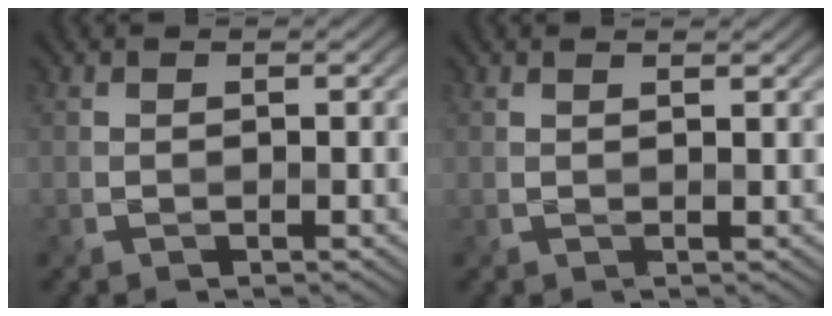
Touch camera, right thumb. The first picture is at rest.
{"total": 0.9, "force": [0.9, -0.1, 0.3], "torque": [-0.011, -0.003, 0.019]}